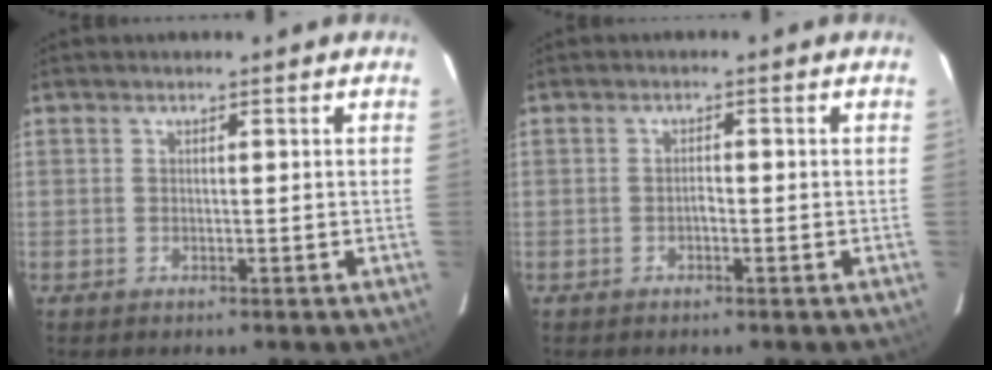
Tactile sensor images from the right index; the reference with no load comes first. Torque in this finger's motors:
{"motor_torque": [0.00, 0.00, 0.00, 0.01]}